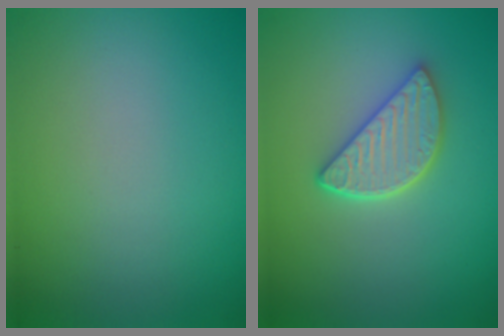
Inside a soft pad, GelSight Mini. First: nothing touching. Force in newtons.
{"total": 4.2, "press": 3.4, "slide": 2.4}